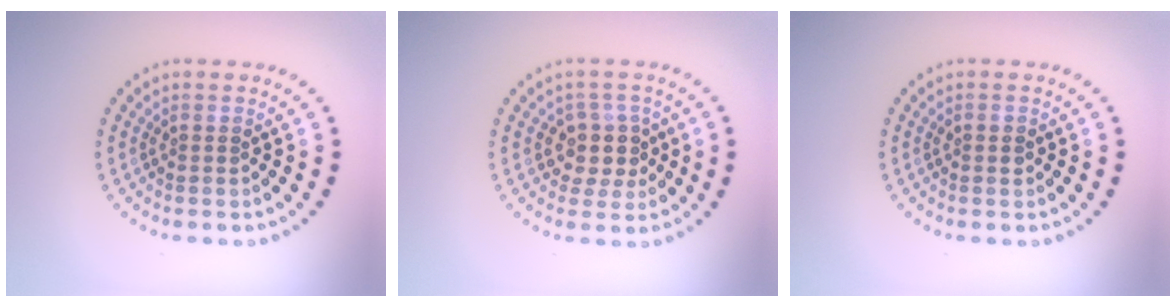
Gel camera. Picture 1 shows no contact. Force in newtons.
{"total": 3.0, "press": 2.6, "slide": 1.5}
{"total": 1.0, "press": 1.0, "slide": 0.1}